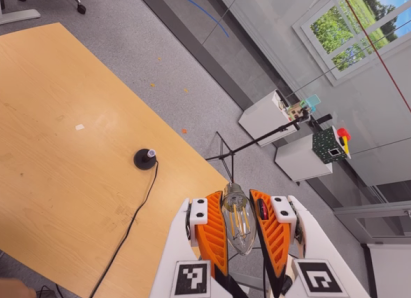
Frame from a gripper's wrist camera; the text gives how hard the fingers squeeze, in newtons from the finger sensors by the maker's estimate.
{"total": 24.1, "left": 25.4, "right": 22.9}